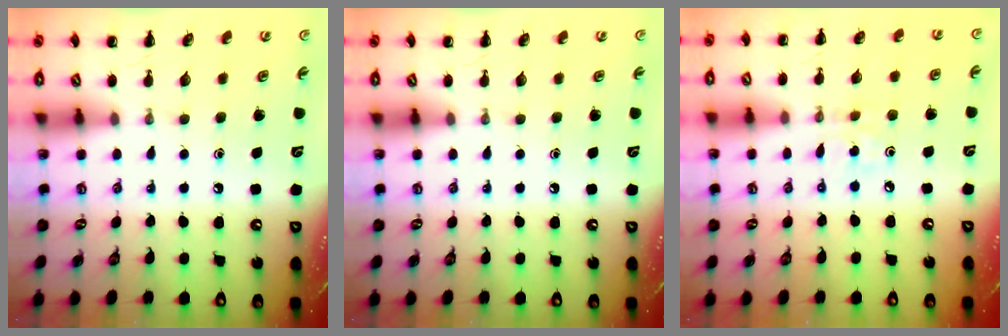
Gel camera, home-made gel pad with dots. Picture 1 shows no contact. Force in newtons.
{"total": 0.0}
{"total": 2.8, "press": 2.7, "slide": 0.9}